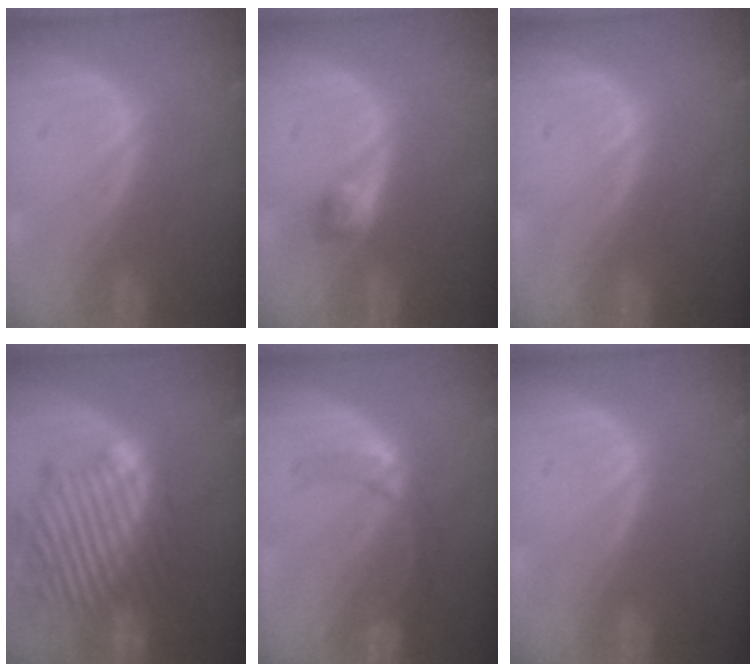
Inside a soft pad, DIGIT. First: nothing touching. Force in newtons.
{"total": 2.4, "press": 2.3, "slide": 0.7}
{"total": 0.0}
{"total": 13.3, "press": 11.7, "slide": 6.4}
{"total": 5.0, "press": 4.9, "slide": 1.0}
{"total": 0.0}